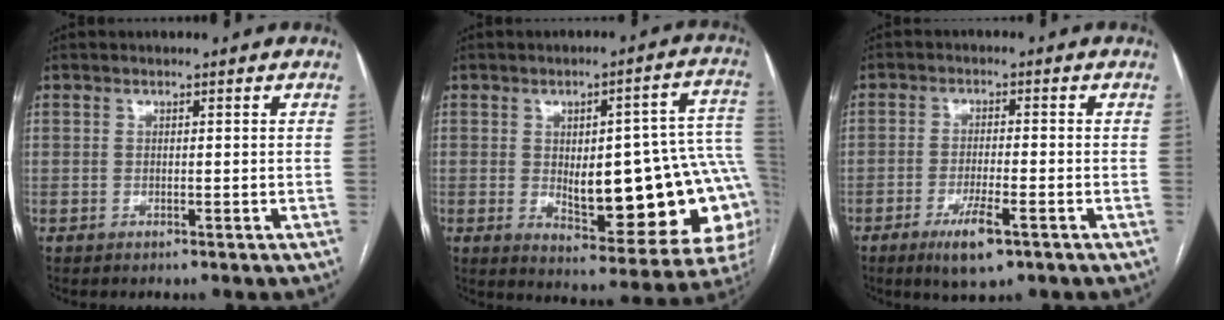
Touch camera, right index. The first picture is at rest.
{"total": 22.1, "force": [-1.5, 6.8, 21.0], "torque": [-0.190, 0.029, 0.010]}
{"total": 6.1, "force": [-3.3, 1.0, 5.0], "torque": [-0.093, -0.011, -0.050]}